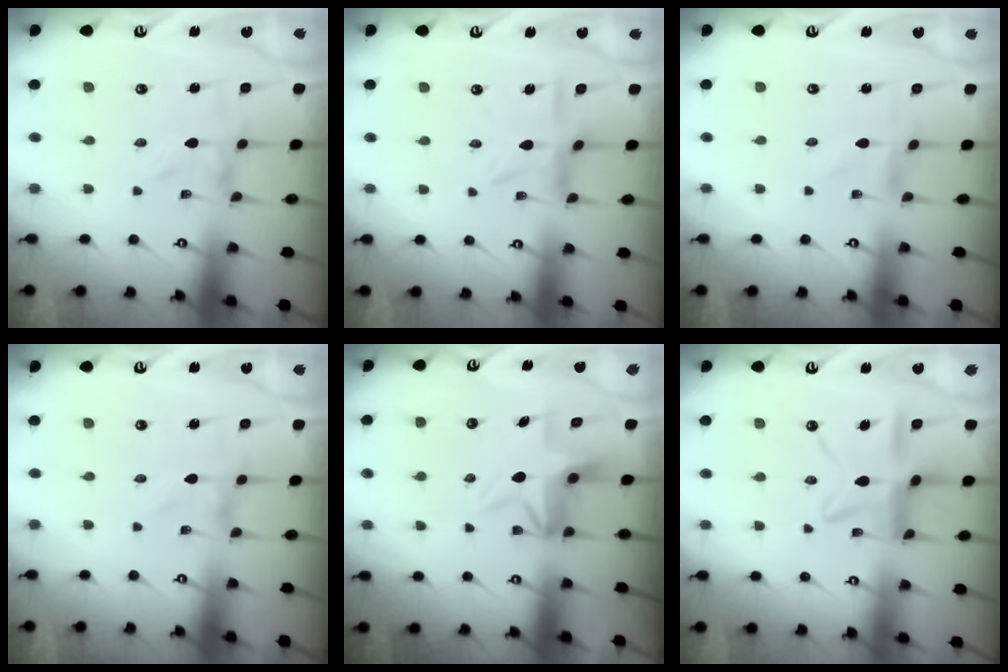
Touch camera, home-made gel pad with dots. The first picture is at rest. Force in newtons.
{"total": 9.0, "press": 9.0, "slide": 0.8}
{"total": 0.8, "press": 0.8, "slide": 0.1}
{"total": 0.0}
{"total": 5.0, "press": 4.7, "slide": 1.8}
{"total": 13.1, "press": 13.1, "slide": 1.1}